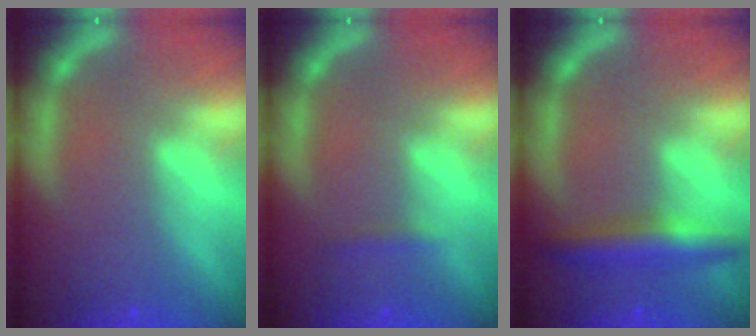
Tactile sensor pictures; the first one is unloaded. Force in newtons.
{"total": 0.9}
{"total": 4.5}